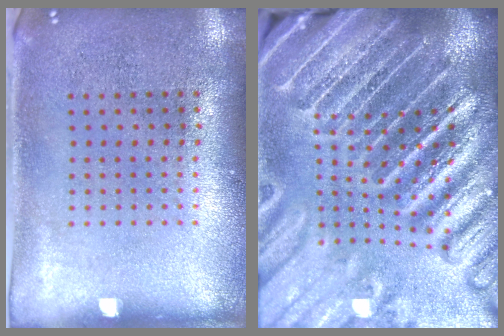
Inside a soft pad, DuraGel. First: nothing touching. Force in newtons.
{"total": 5.7, "press": 5.0, "slide": 2.8}